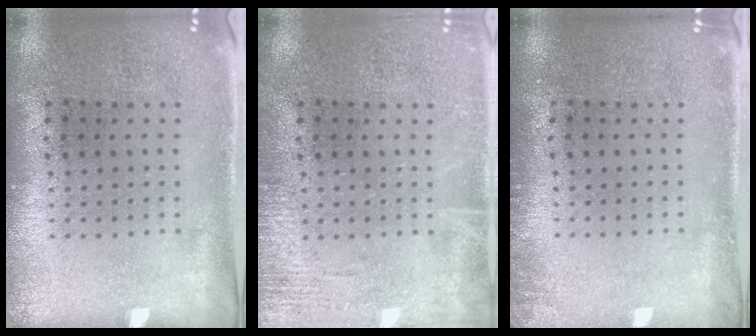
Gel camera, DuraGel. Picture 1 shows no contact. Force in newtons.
{"total": 2.4, "press": 2.4, "slide": 0.3}
{"total": 1.1, "press": 1.1, "slide": 0.2}